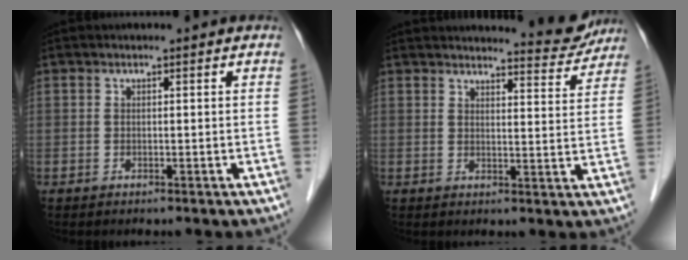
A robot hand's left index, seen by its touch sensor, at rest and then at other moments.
{"total": 7.6, "force": [7.5, 0.8, 1.0], "torque": [-0.008, -0.020, 0.083]}